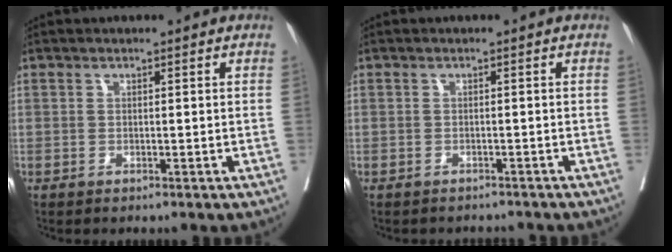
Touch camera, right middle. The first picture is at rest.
{"total": 3.2, "force": [-2.9, 1.4, -0.2], "torque": [0.003, -0.001, -0.041]}